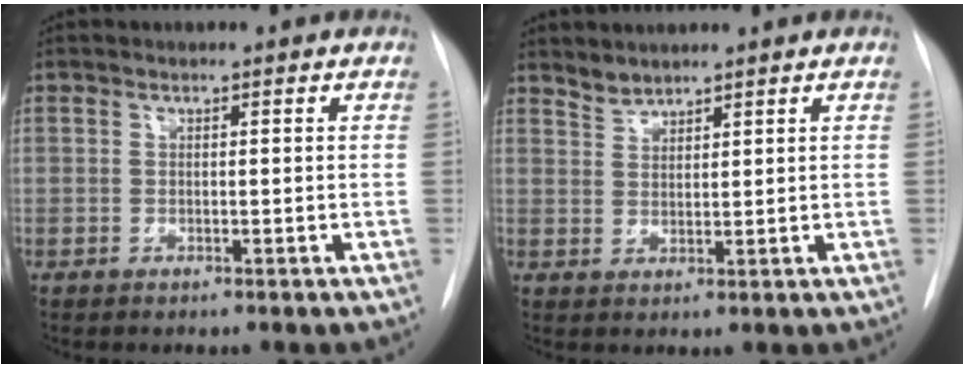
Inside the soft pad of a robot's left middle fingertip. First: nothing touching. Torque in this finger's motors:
{"motor_torque": [0.03, -0.02, -0.05, 0.01]}